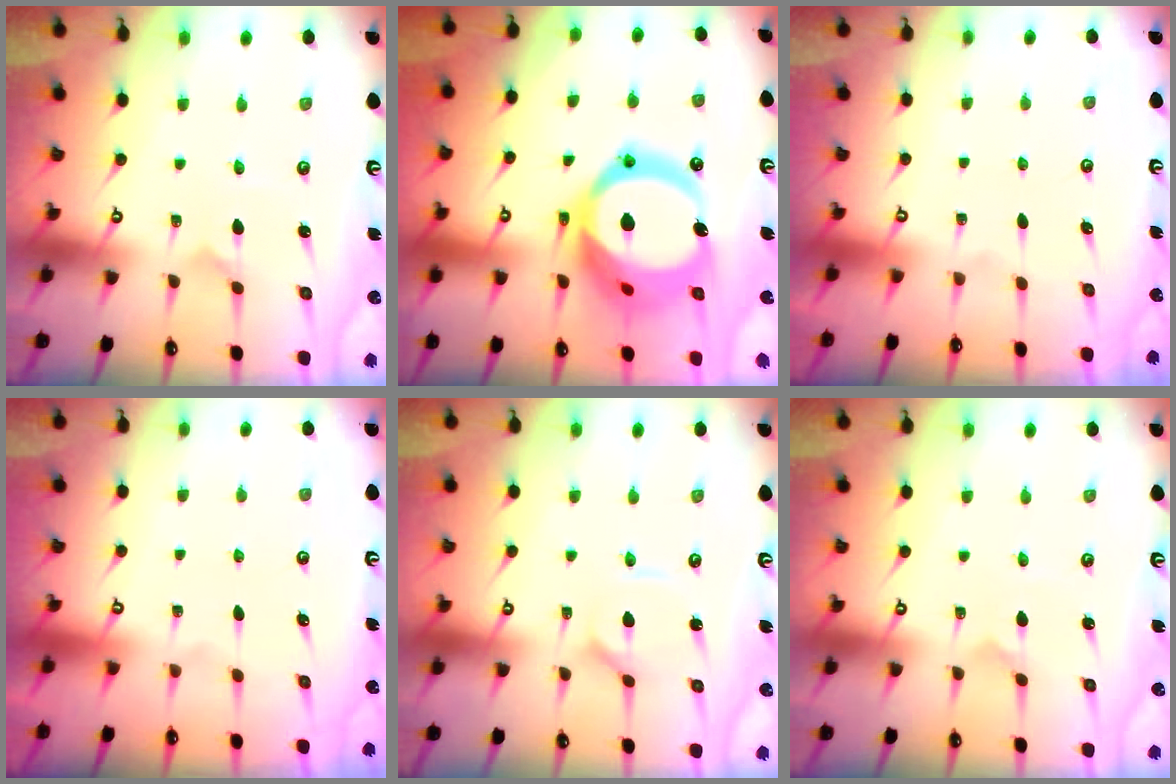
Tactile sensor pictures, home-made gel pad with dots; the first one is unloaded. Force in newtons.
{"total": 20.5, "press": 20.4, "slide": 2.4}
{"total": 0.0}
{"total": 0.0}
{"total": 1.5, "press": 1.4, "slide": 0.3}
{"total": 0.0}